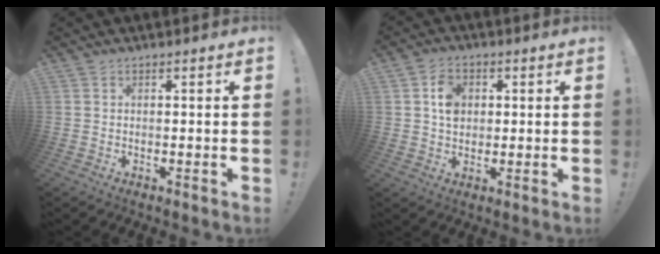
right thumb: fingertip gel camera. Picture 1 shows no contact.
{"total": 6.2, "force": [1.1, 4.8, 3.7], "torque": [-0.050, 0.003, 0.018]}